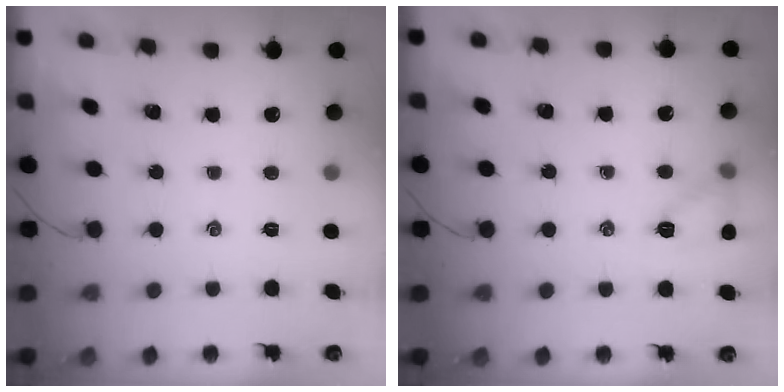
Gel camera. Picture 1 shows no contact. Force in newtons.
{"total": 8.8, "press": 8.7, "slide": 0.7}